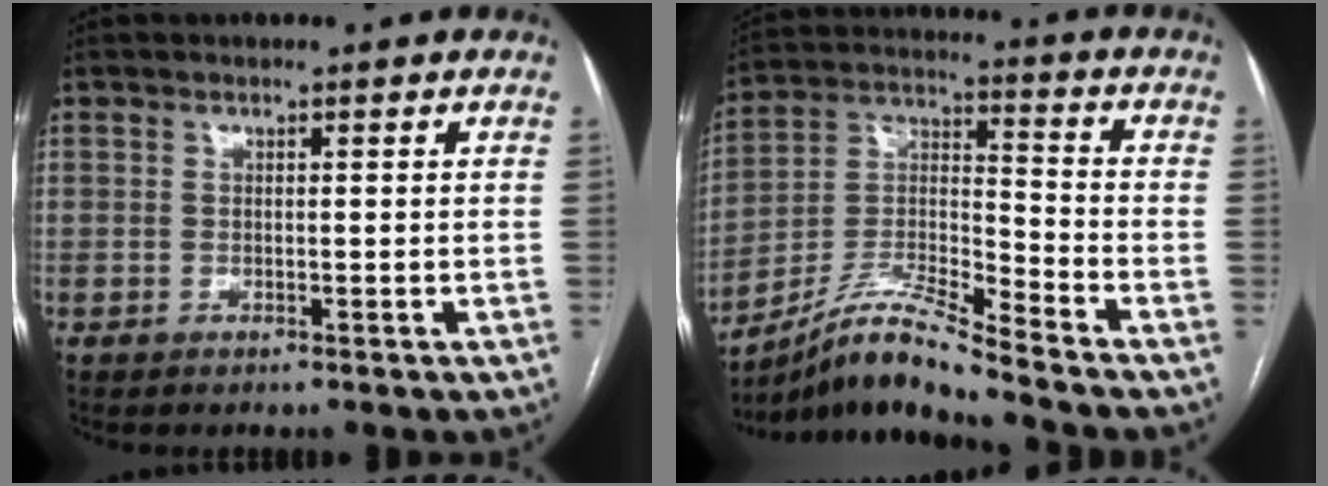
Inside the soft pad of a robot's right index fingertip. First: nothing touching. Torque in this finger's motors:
{"motor_torque": [0.03, -0.23, -0.01, 0.06]}